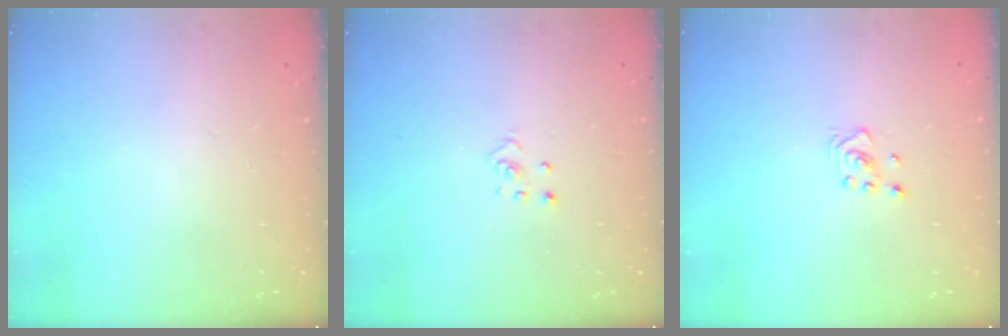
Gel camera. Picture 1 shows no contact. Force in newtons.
{"total": 2.3, "press": 2.3, "slide": 0.2}
{"total": 2.8, "press": 2.6, "slide": 1.0}